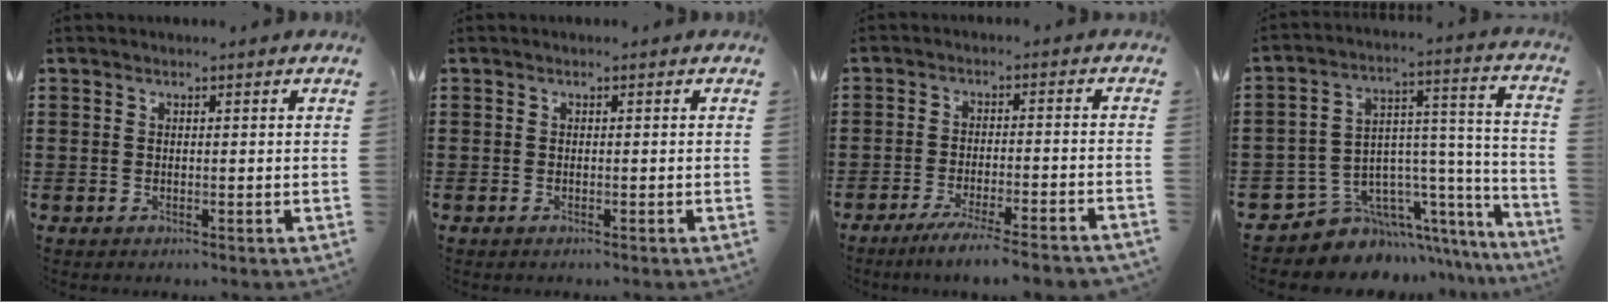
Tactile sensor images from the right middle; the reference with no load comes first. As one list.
[{"total": 0.0}, {"total": 5.0, "force": [-4.4, -0.4, 2.3], "torque": [-0.041, -0.016, -0.079]}, {"total": 7.6, "force": [-5.5, 5.2, 1.3], "torque": [-0.034, -0.006, -0.092]}]